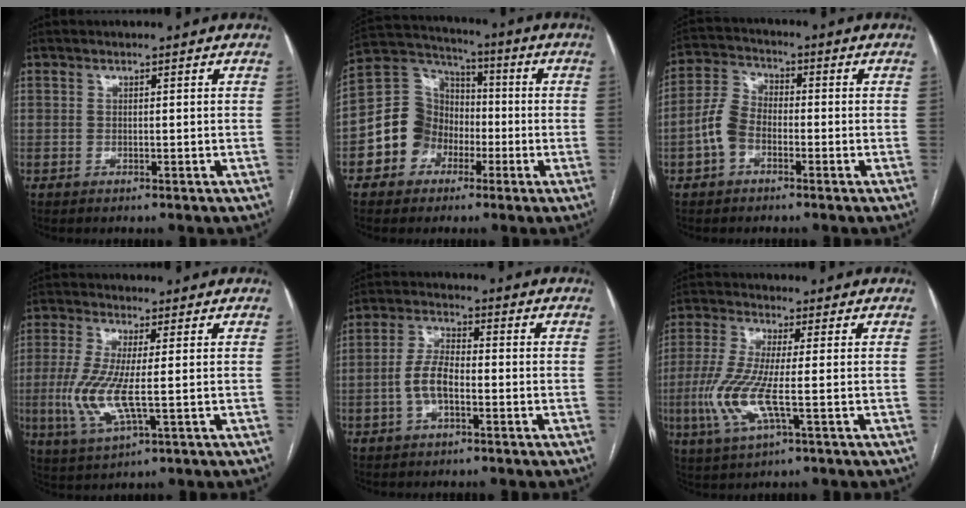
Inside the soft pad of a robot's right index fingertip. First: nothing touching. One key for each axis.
{"total": 10.5, "fx": -3.3, "fy": 9.2, "fz": 3.8, "tx": -0.090, "ty": 0.045, "tz": -0.054}
{"total": 6.1, "fx": -2.3, "fy": 4.0, "fz": 3.9, "tx": -0.100, "ty": 0.020, "tz": -0.052}
{"total": 8.7, "fx": -0.9, "fy": 1.6, "fz": 8.5, "tx": -0.197, "ty": -0.015, "tz": -0.018}
{"total": 5.7, "fx": -1.7, "fy": 2.3, "fz": 4.9, "tx": -0.108, "ty": 0.012, "tz": -0.034}
{"total": 9.1, "fx": -1.9, "fy": 1.4, "fz": 8.8, "tx": -0.201, "ty": -0.013, "tz": -0.042}